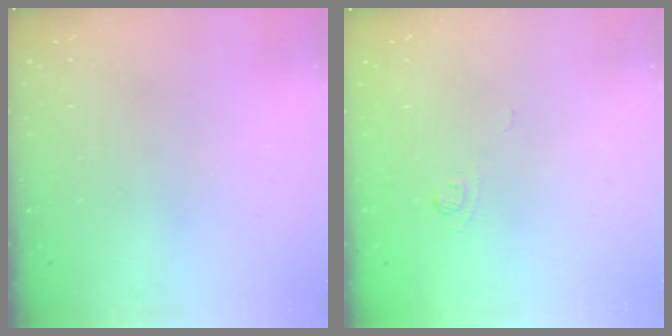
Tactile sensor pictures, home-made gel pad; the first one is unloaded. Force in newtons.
{"total": 6.6, "press": 6.5, "slide": 1.3}